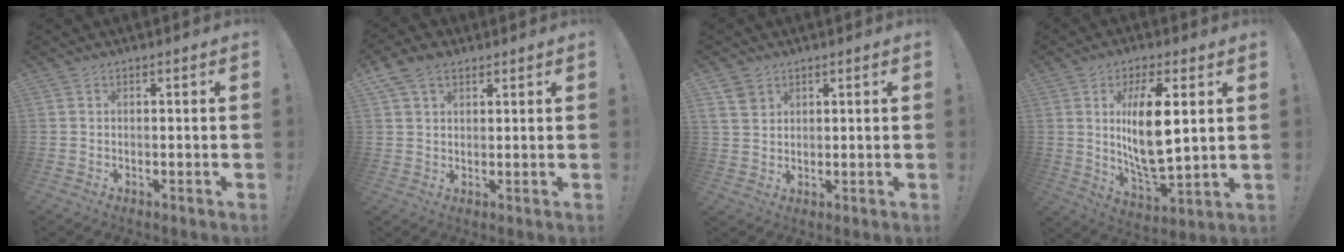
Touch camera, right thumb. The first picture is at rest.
{"total": 6.7, "force": [3.8, 4.3, 3.4], "torque": [-0.066, -0.003, 0.077]}
{"total": 4.4, "force": [3.0, 2.9, 1.4], "torque": [-0.024, -0.012, 0.058]}
{"total": 14.7, "force": [3.9, 5.6, 13.0], "torque": [-0.237, -0.017, 0.057]}